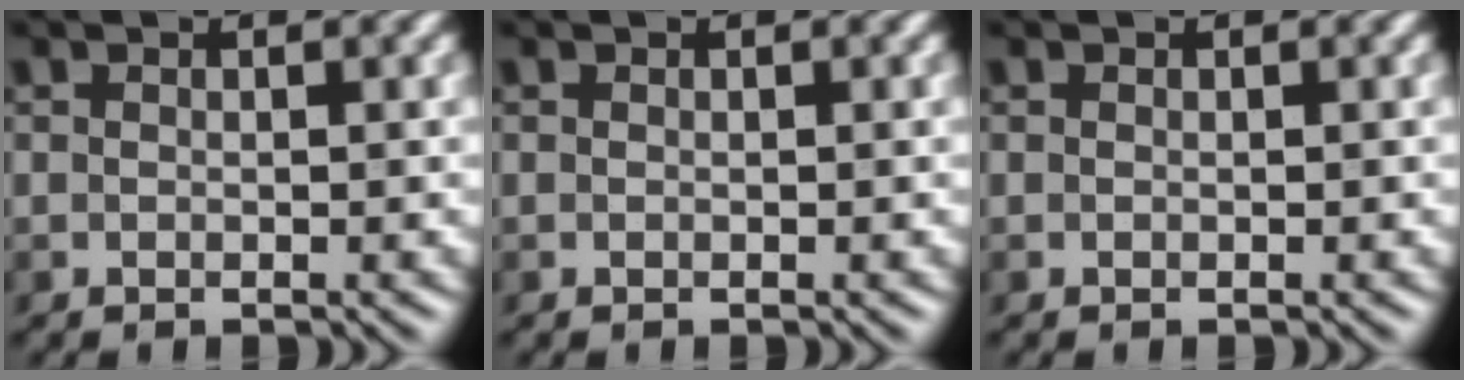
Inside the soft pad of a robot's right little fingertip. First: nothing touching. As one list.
[{"total": 0.0}, {"total": 0.0}]